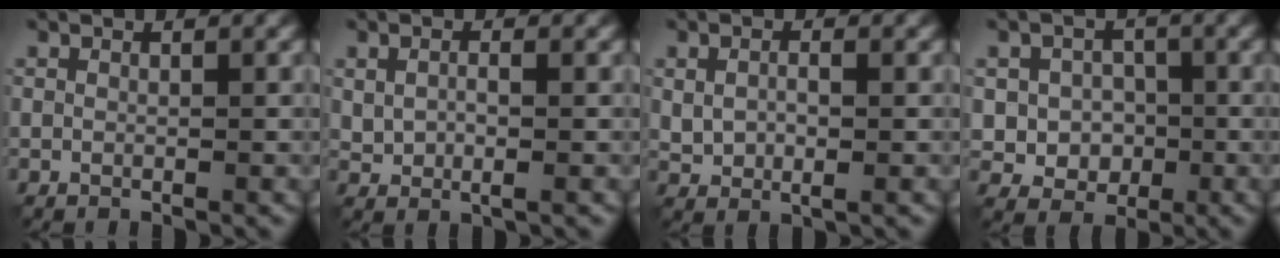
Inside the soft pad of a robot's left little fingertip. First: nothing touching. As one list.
[{"total": 2.2, "force": [0.3, 1.3, 1.8], "torque": [-0.041, -0.002, 0.008]}, {"total": 2.7, "force": [0.3, 1.6, 2.2], "torque": [-0.049, -0.002, 0.007]}, {"total": 4.0, "force": [-0.4, 3.6, 1.8], "torque": [-0.017, -0.004, -0.019]}]